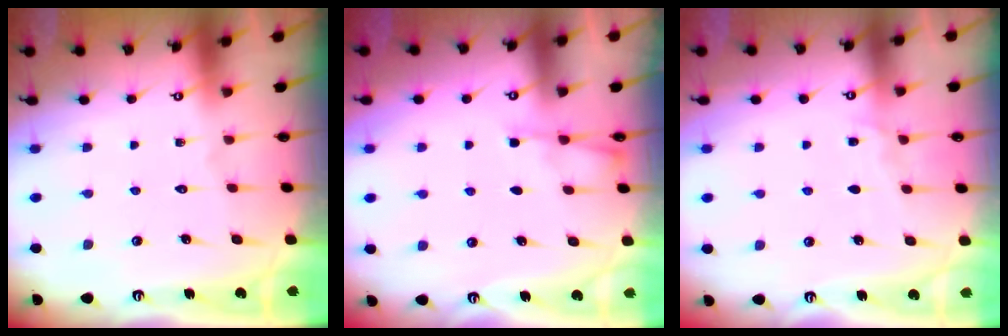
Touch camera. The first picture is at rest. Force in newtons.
{"total": 2.3, "press": 2.3, "slide": 0.3}
{"total": 5.0, "press": 5.0, "slide": 0.6}